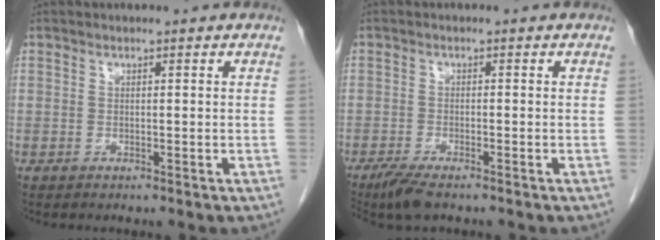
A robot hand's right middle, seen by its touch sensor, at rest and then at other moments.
{"total": 4.5, "force": [-3.4, 0.8, 2.8], "torque": [-0.055, -0.011, -0.058]}